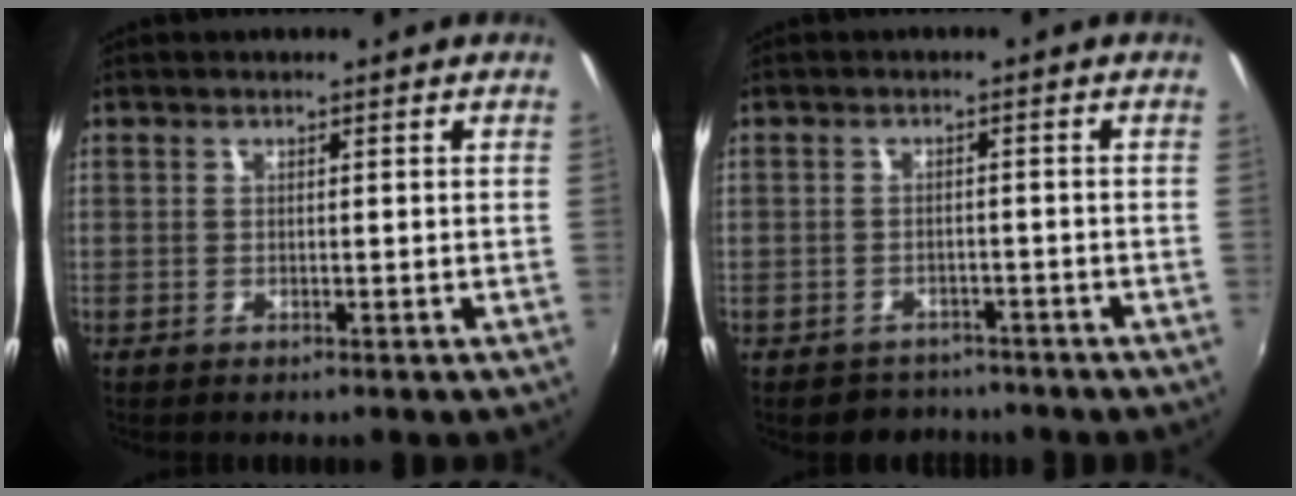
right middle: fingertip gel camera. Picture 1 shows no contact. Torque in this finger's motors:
{"motor_torque": [0.16, -0.28, 0.00, -0.02]}